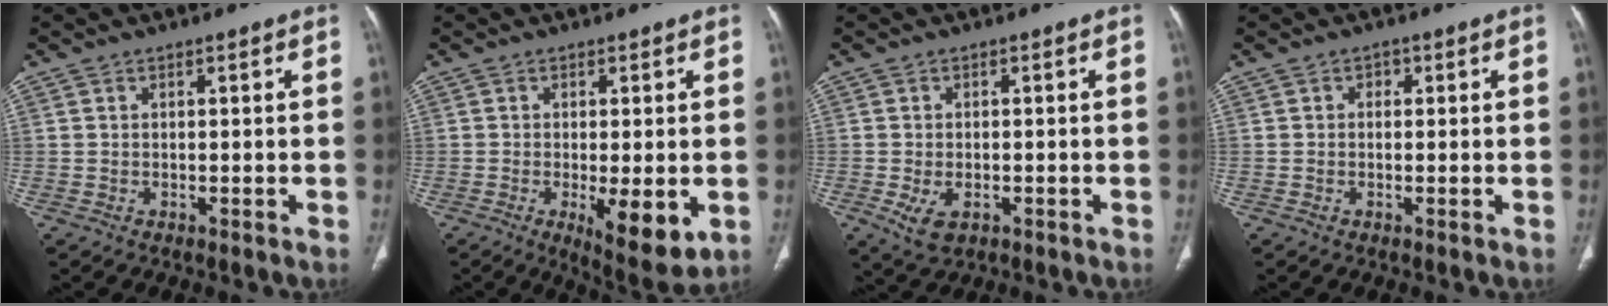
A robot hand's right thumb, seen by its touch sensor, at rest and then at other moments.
{"total": 9.8, "force": [-2.5, 3.0, 8.9], "torque": [-0.127, -0.023, -0.031]}
{"total": 4.8, "force": [-1.6, 2.8, 3.6], "torque": [-0.068, -0.001, -0.017]}
{"total": 1.0, "force": [0.1, 0.9, 0.5], "torque": [0.003, 0.004, -0.004]}